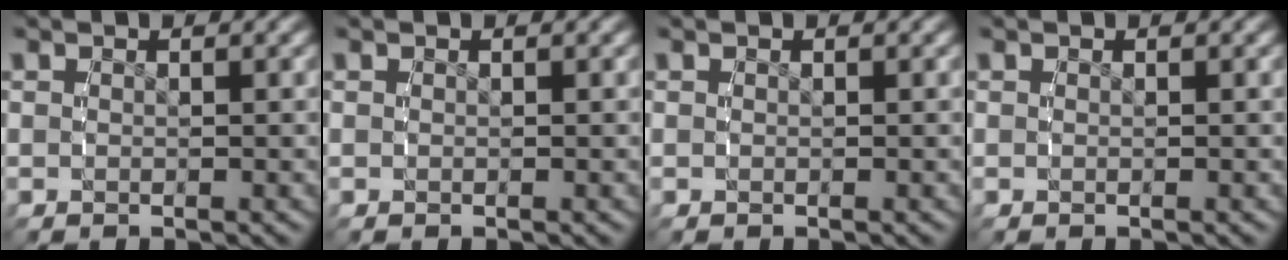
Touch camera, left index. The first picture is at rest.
{"total": 0.0}
{"total": 0.0}
{"total": 0.0}